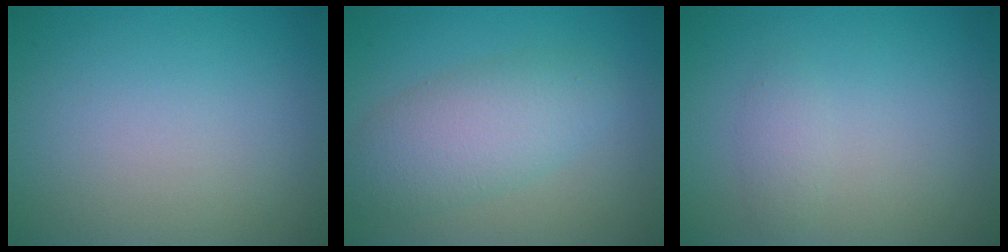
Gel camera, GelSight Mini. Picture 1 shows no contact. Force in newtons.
{"total": 4.9, "press": 4.9, "slide": 0.2}
{"total": 1.1, "press": 1.1, "slide": 0.0}